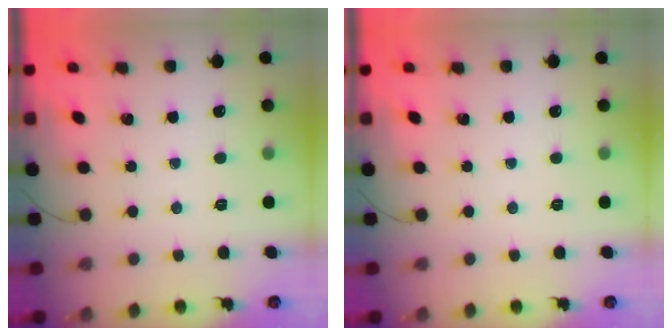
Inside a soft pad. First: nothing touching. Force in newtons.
{"total": 0.0}